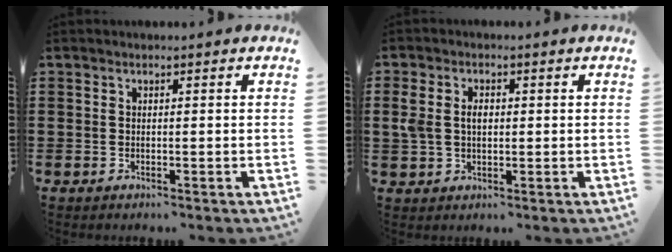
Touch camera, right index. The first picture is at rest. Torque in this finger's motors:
{"motor_torque": [-0.02, 0.14, 0.17, 0.08]}